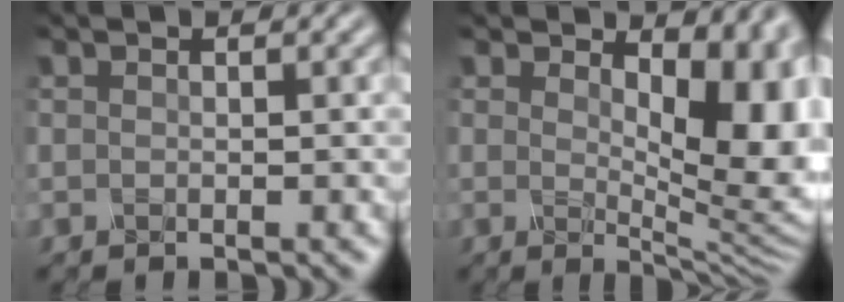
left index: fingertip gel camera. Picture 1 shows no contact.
{"total": 8.6, "force": [1.7, 4.1, 7.4], "torque": [-0.101, -0.010, 0.031]}